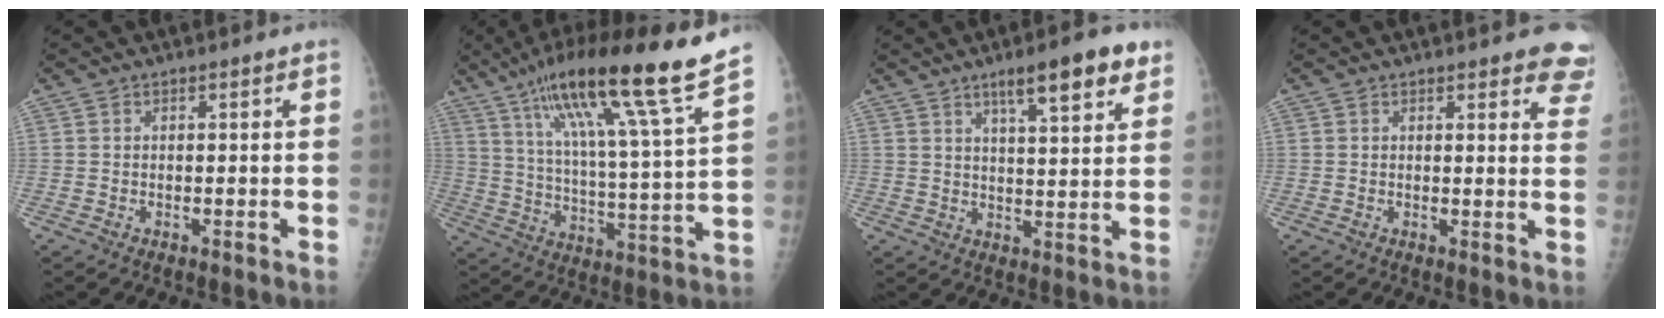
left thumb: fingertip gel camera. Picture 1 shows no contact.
{"total": 20.6, "force": [13.9, 0.4, 15.3], "torque": [-0.239, -0.056, 0.228]}
{"total": 10.6, "force": [6.5, 2.4, 8.1], "torque": [-0.102, -0.027, 0.094]}
{"total": 6.9, "force": [5.6, 2.3, 3.4], "torque": [-0.003, -0.025, 0.042]}